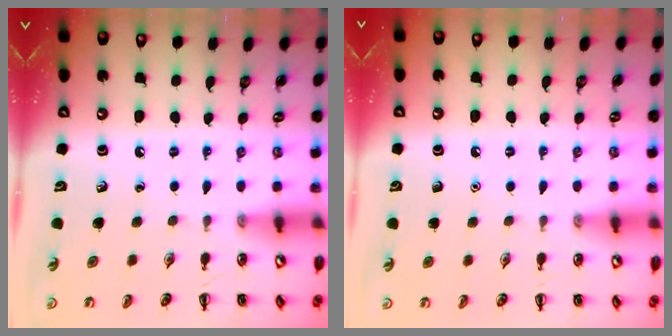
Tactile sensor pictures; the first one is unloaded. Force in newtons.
{"total": 1.6, "press": 1.5, "slide": 0.1}